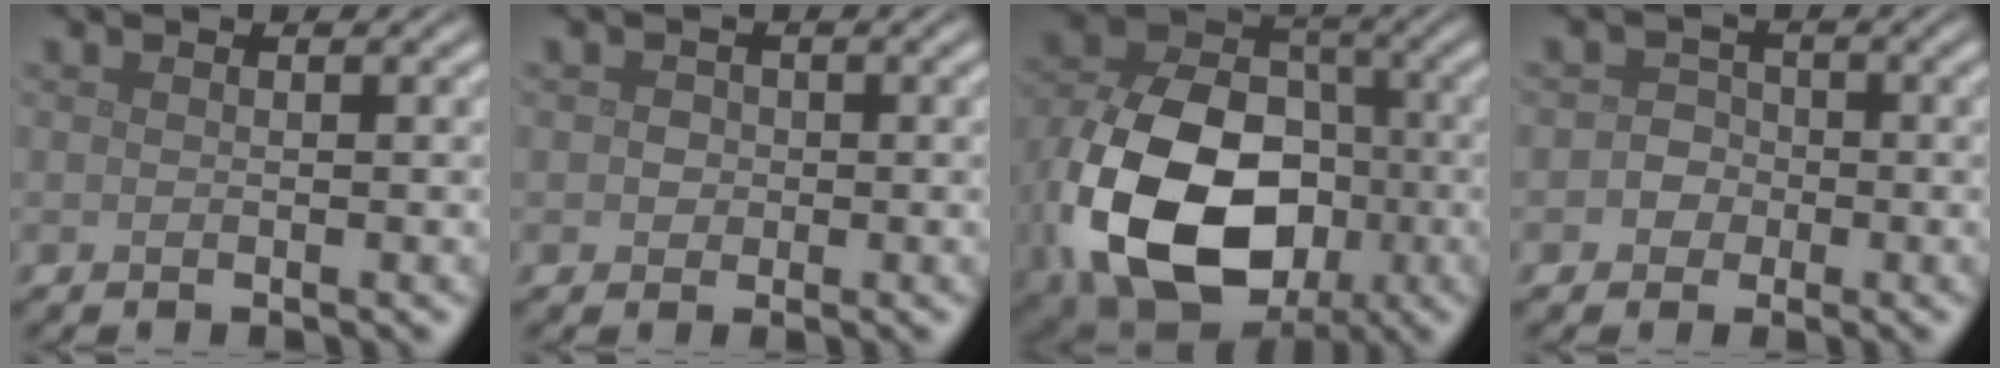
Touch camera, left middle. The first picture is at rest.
{"total": 1.1, "force": [0.1, 1.0, 0.4], "torque": [0.000, -0.002, 0.000]}
{"total": 15.1, "force": [-4.1, 10.7, 9.8], "torque": [-0.209, -0.035, -0.075]}
{"total": 2.0, "force": [-0.4, 1.8, 0.5], "torque": [0.016, 0.002, -0.018]}